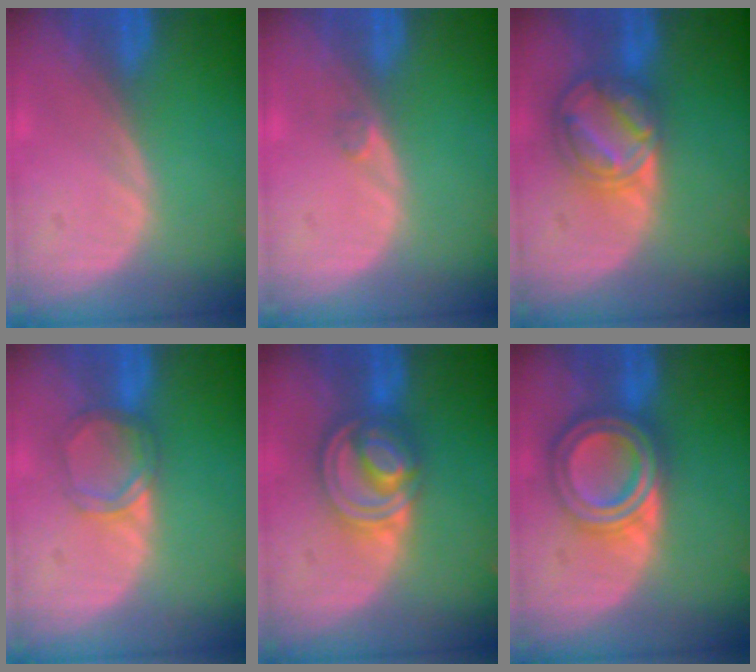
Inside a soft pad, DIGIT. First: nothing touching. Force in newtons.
{"total": 0.9, "press": 0.8, "slide": 0.5}
{"total": 8.5, "press": 7.2, "slide": 4.6}
{"total": 3.7, "press": 3.7, "slide": 0.4}
{"total": 8.1, "press": 7.0, "slide": 4.1}
{"total": 7.5, "press": 7.5, "slide": 0.5}